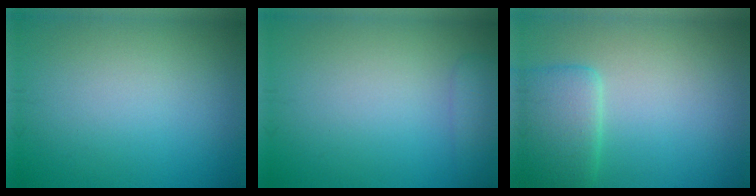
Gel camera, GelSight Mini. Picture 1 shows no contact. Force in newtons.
{"total": 1.9, "press": 1.9, "slide": 0.1}
{"total": 3.7, "press": 3.7, "slide": 0.3}